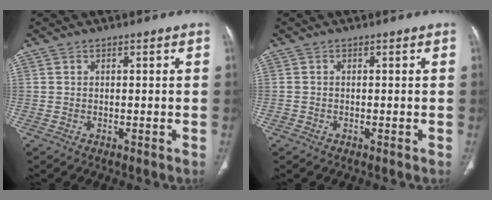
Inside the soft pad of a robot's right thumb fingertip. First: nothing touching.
{"total": 0.5, "force": [-0.2, 0.5, 0.1], "torque": [-0.003, 0.003, -0.004]}